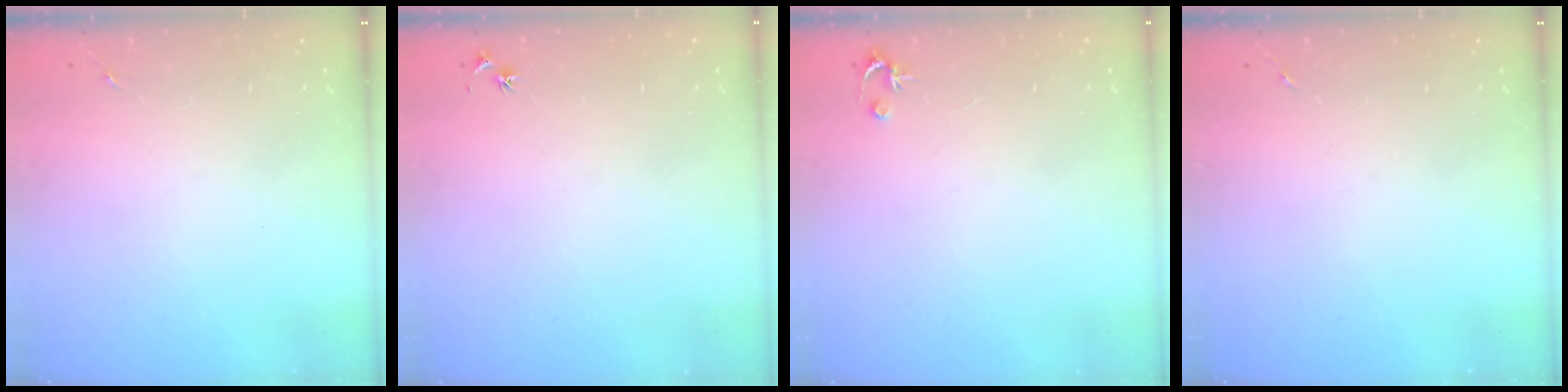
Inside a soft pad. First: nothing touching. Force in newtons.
{"total": 3.0, "press": 2.9, "slide": 0.4}
{"total": 2.5, "press": 2.5, "slide": 0.2}
{"total": 0.0}